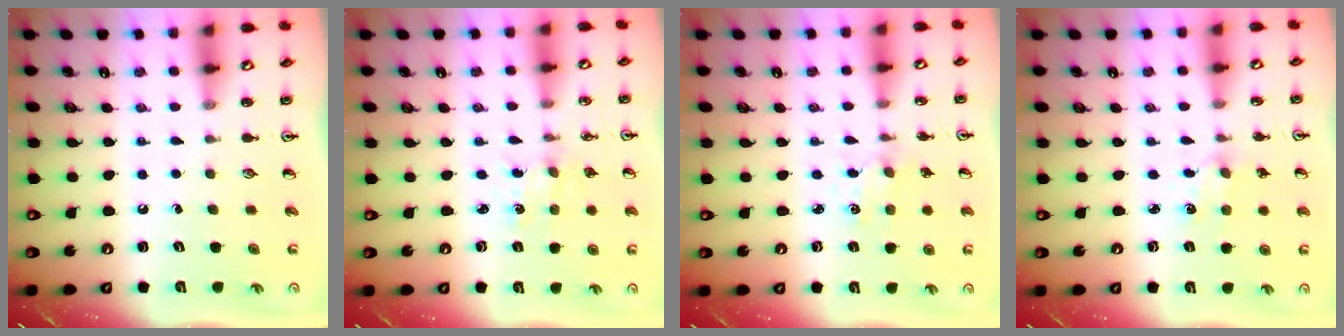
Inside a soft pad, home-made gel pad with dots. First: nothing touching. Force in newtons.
{"total": 0.9, "press": 0.9, "slide": 0.2}
{"total": 1.0, "press": 1.0, "slide": 0.2}
{"total": 2.9, "press": 2.9, "slide": 0.4}